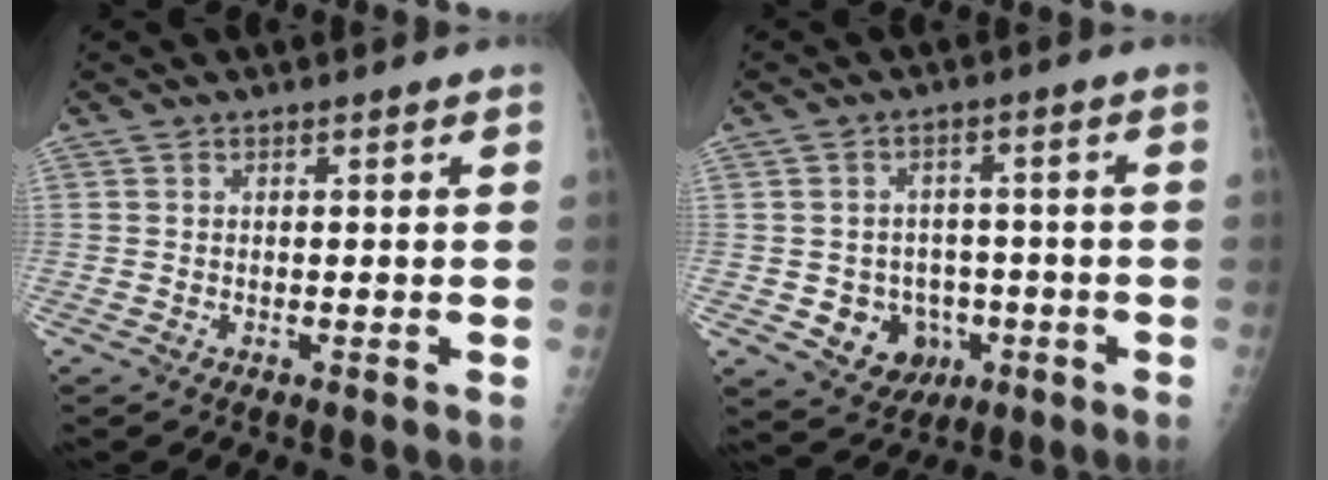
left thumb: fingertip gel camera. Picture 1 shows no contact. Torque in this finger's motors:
{"motor_torque": [-0.31, 0.47, 0.44, 0.30, 0.05]}